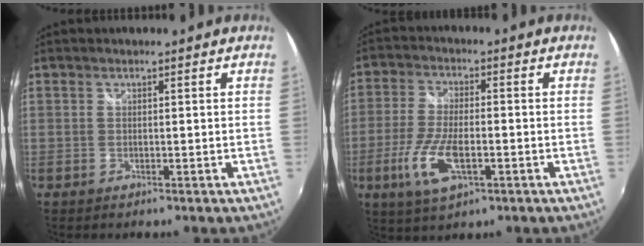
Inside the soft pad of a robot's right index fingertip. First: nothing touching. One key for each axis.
{"total": 9.9, "fx": -3.4, "fy": 3.7, "fz": 8.6, "tx": -0.185, "ty": -0.012, "tz": -0.065}